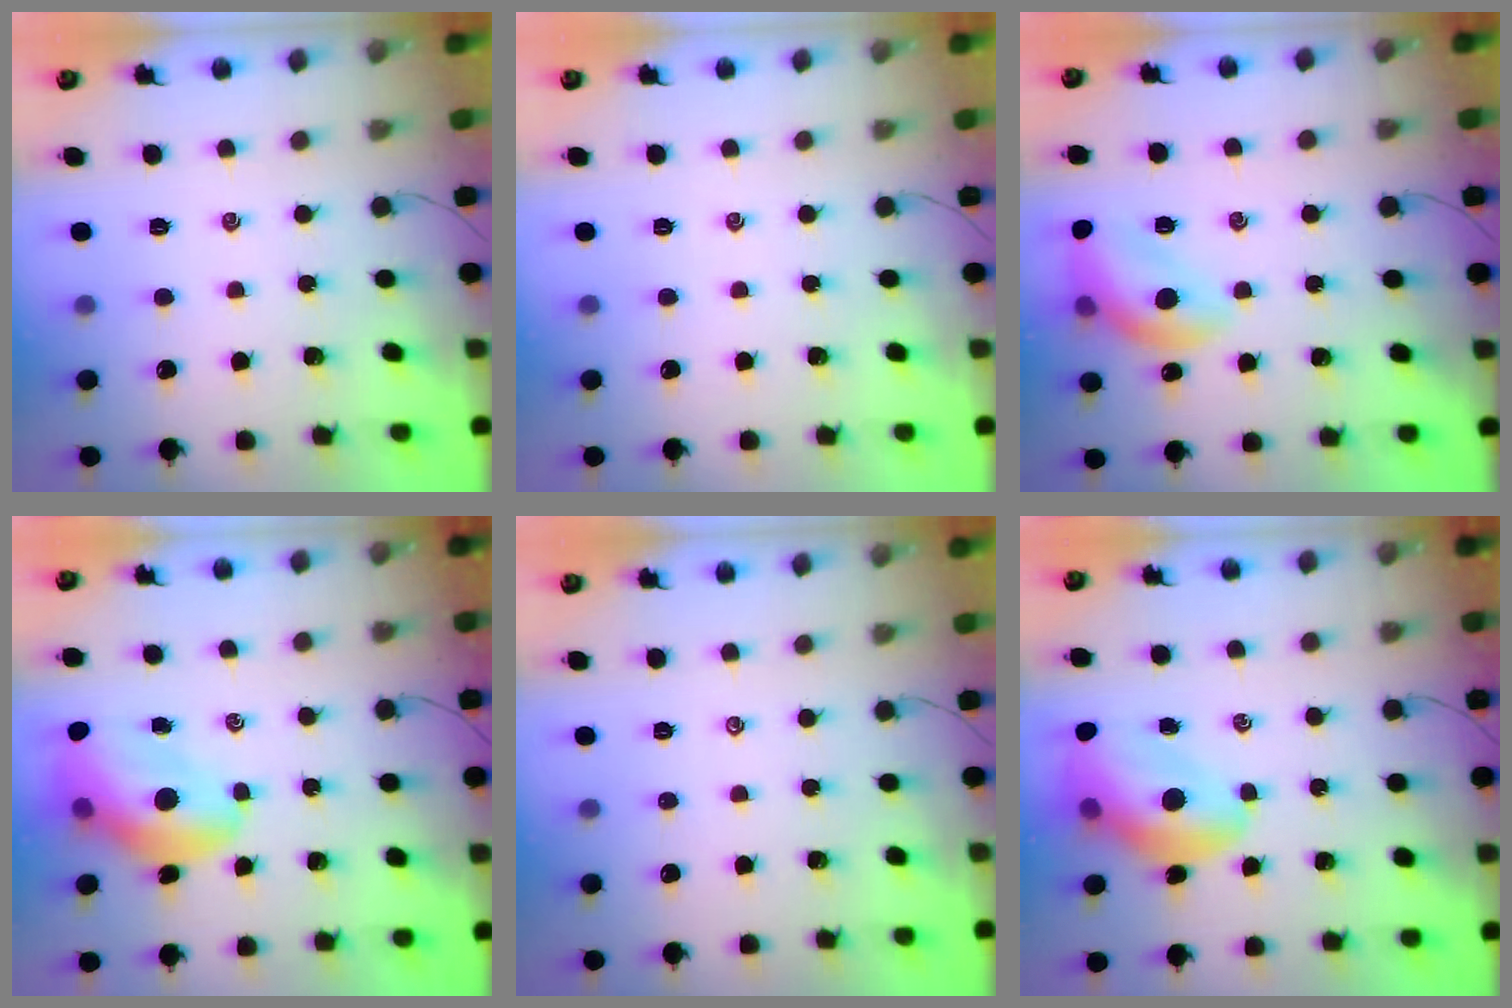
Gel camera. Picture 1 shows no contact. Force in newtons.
{"total": 0.0}
{"total": 13.6, "press": 13.5, "slide": 1.9}
{"total": 13.4, "press": 12.8, "slide": 3.9}
{"total": 0.0}
{"total": 12.8, "press": 12.3, "slide": 3.6}